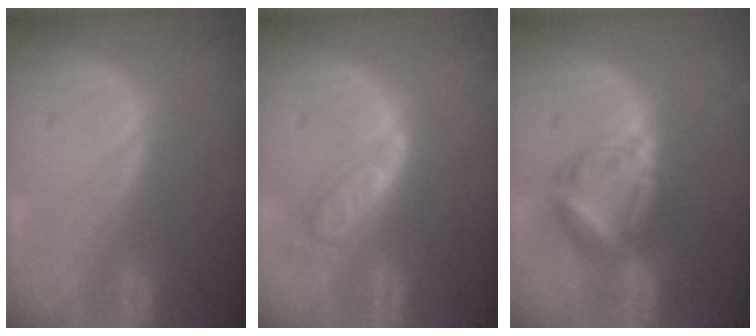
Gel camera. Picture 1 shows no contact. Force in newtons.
{"total": 6.2, "press": 5.5, "slide": 2.8}
{"total": 6.2, "press": 6.2, "slide": 0.4}